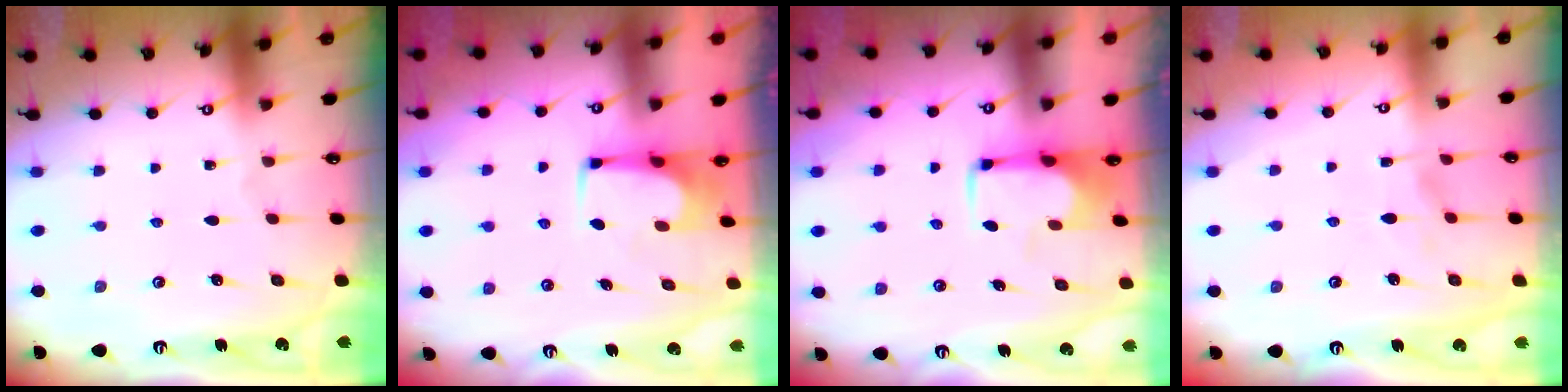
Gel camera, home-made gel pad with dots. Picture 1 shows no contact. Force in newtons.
{"total": 1.5, "press": 1.4, "slide": 0.2}
{"total": 1.5, "press": 1.4, "slide": 0.6}
{"total": 2.4, "press": 2.2, "slide": 1.1}